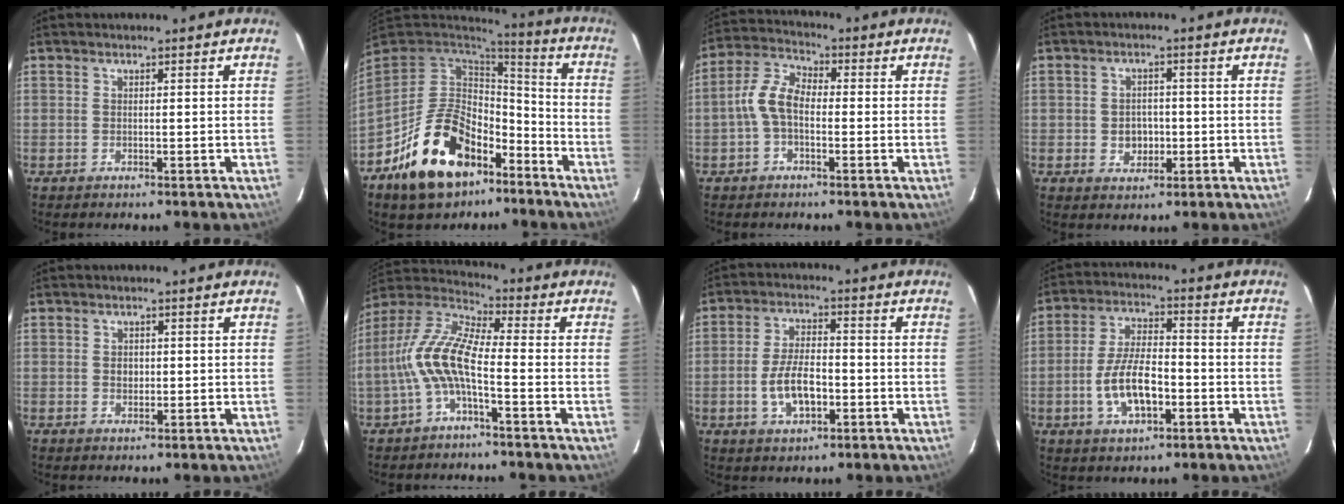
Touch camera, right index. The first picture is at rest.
{"total": 20.0, "force": [-11.0, 12.0, 11.7], "torque": [-0.248, 0.015, -0.162]}
{"total": 6.9, "force": [-1.3, 4.1, 5.4], "torque": [-0.117, 0.021, -0.030]}
{"total": 4.3, "force": [-0.7, 3.7, 2.1], "torque": [-0.039, 0.005, -0.004]}
{"total": 1.8, "force": [-0.1, 1.6, 0.8], "torque": [-0.012, 0.003, -0.003]}
{"total": 11.1, "force": [-3.0, 3.2, 10.2], "torque": [-0.221, 0.013, -0.063]}
{"total": 8.3, "force": [-2.5, 4.0, 6.8], "torque": [-0.137, 0.001, -0.039]}
{"total": 10.4, "force": [-3.3, 4.7, 8.7], "torque": [-0.175, 0.003, -0.053]}